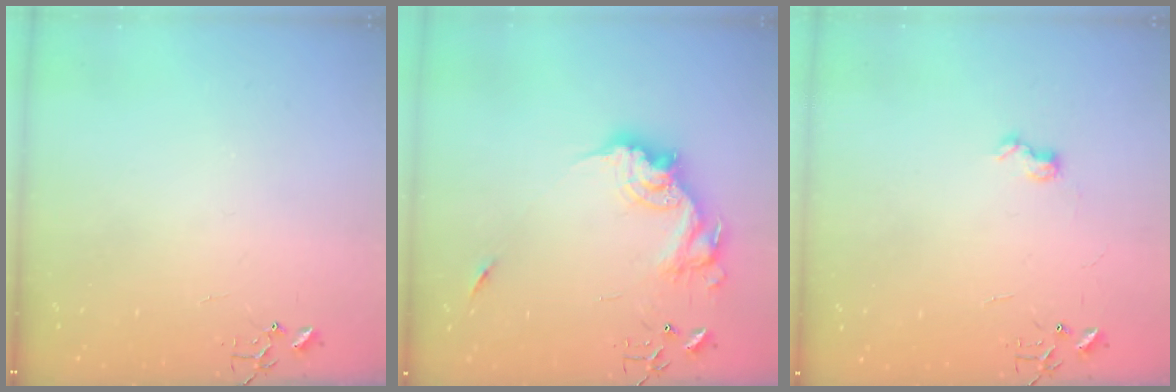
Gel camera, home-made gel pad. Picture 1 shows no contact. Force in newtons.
{"total": 17.5, "press": 17.4, "slide": 1.9}
{"total": 6.0, "press": 6.0, "slide": 0.7}